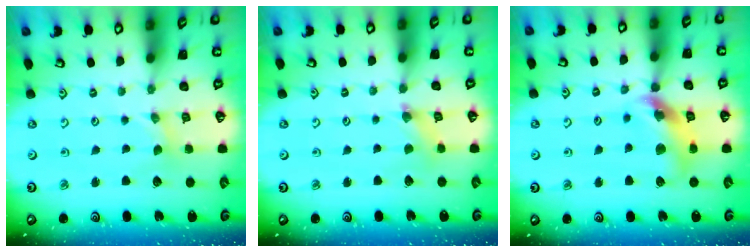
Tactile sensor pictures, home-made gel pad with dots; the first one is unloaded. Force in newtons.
{"total": 1.5, "press": 1.5, "slide": 0.2}
{"total": 13.8, "press": 13.7, "slide": 1.6}